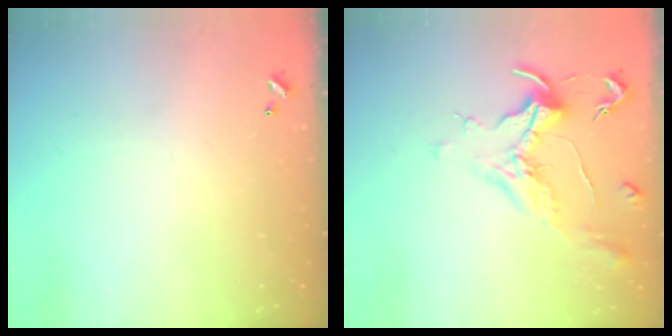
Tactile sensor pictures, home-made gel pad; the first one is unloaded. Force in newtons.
{"total": 1.8, "press": 1.5, "slide": 0.9}